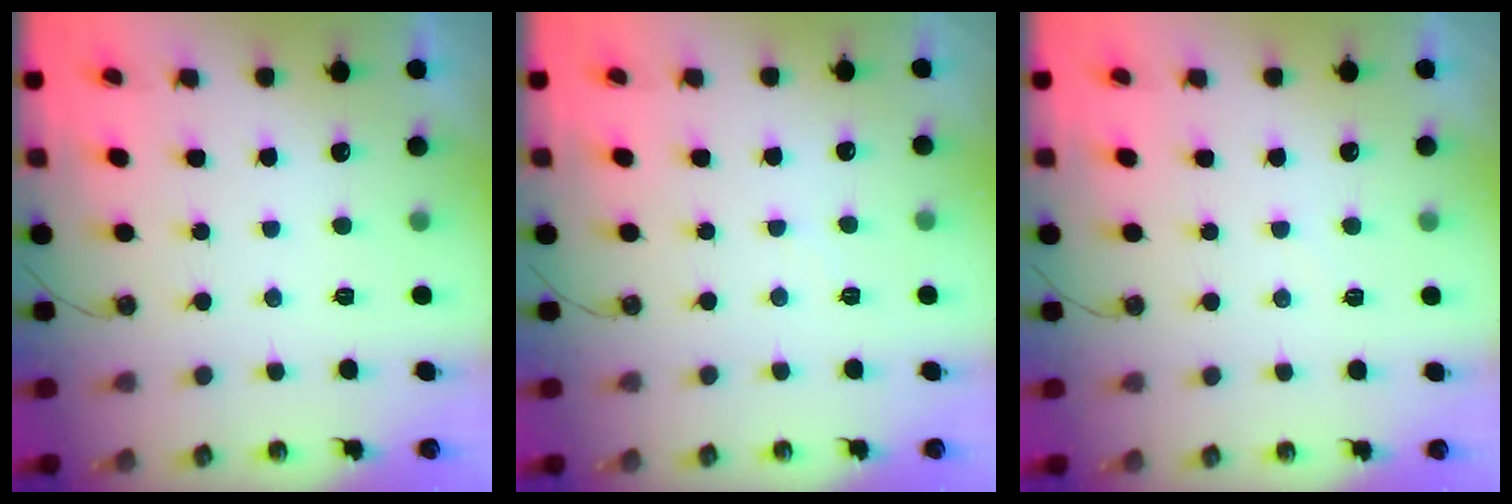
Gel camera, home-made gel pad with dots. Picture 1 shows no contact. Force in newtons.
{"total": 2.8, "press": 2.8, "slide": 0.5}
{"total": 3.9, "press": 3.9, "slide": 0.5}